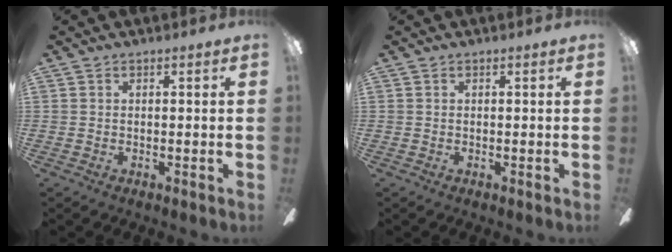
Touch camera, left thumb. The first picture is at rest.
{"total": 0.0}